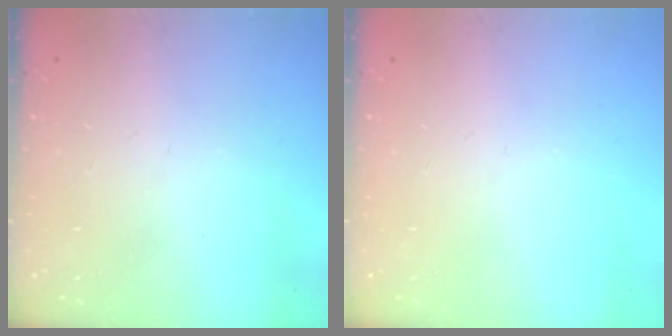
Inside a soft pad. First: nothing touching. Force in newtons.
{"total": 0.0}